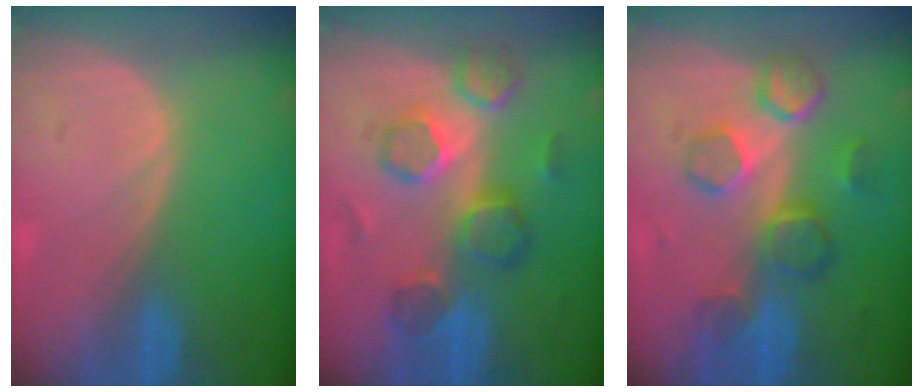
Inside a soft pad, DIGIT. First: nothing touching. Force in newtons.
{"total": 8.4, "press": 8.2, "slide": 1.8}
{"total": 8.5, "press": 7.7, "slide": 3.5}